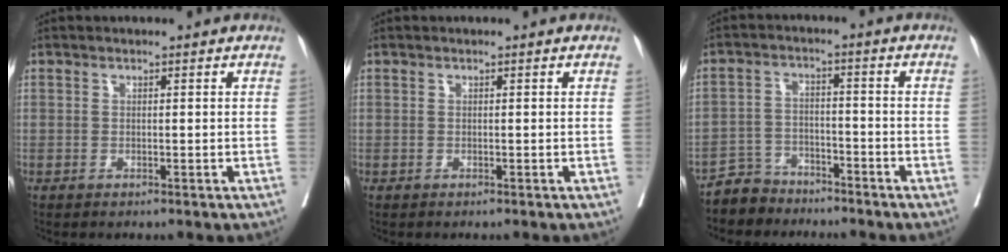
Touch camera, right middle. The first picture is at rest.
{"total": 0.0}
{"total": 5.6, "force": [-5.0, 2.6, -0.4], "torque": [0.009, 0.002, -0.096]}